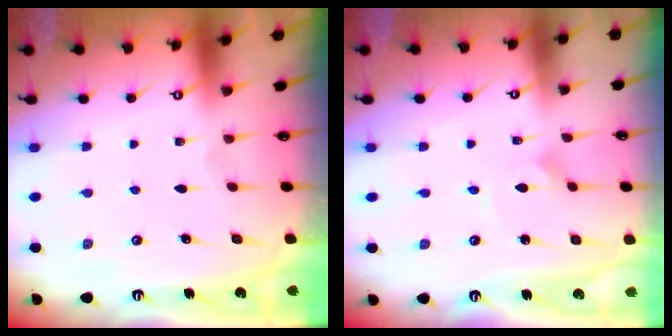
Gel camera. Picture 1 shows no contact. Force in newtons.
{"total": 1.5, "press": 1.5, "slide": 0.1}